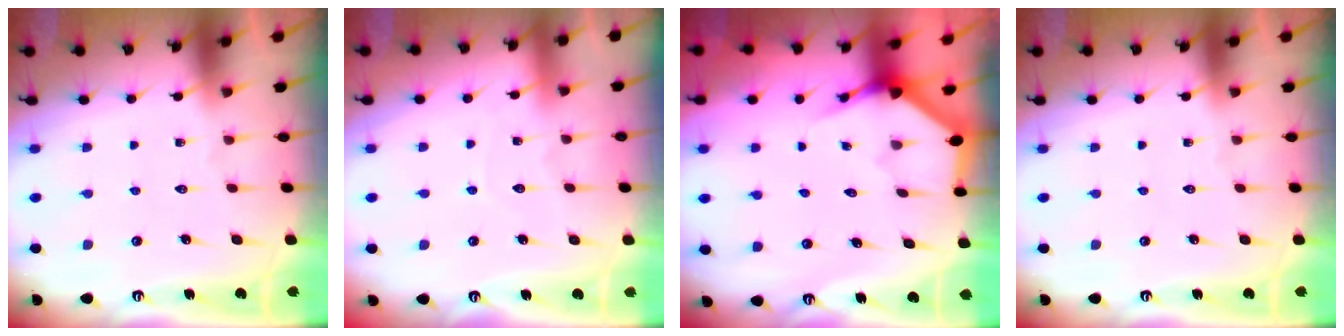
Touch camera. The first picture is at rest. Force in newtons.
{"total": 4.7, "press": 4.6, "slide": 0.5}
{"total": 3.6, "press": 3.6, "slide": 0.2}
{"total": 0.0}